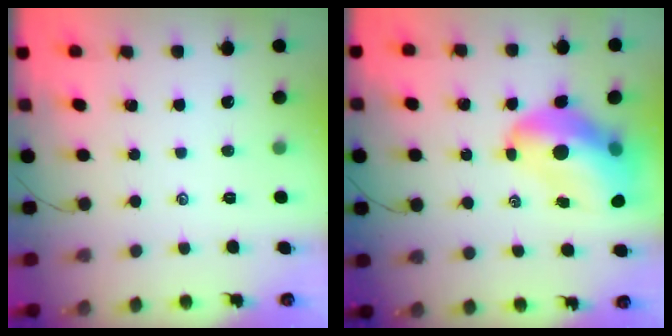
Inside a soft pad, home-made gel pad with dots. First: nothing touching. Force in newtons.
{"total": 15.0, "press": 14.3, "slide": 4.2}